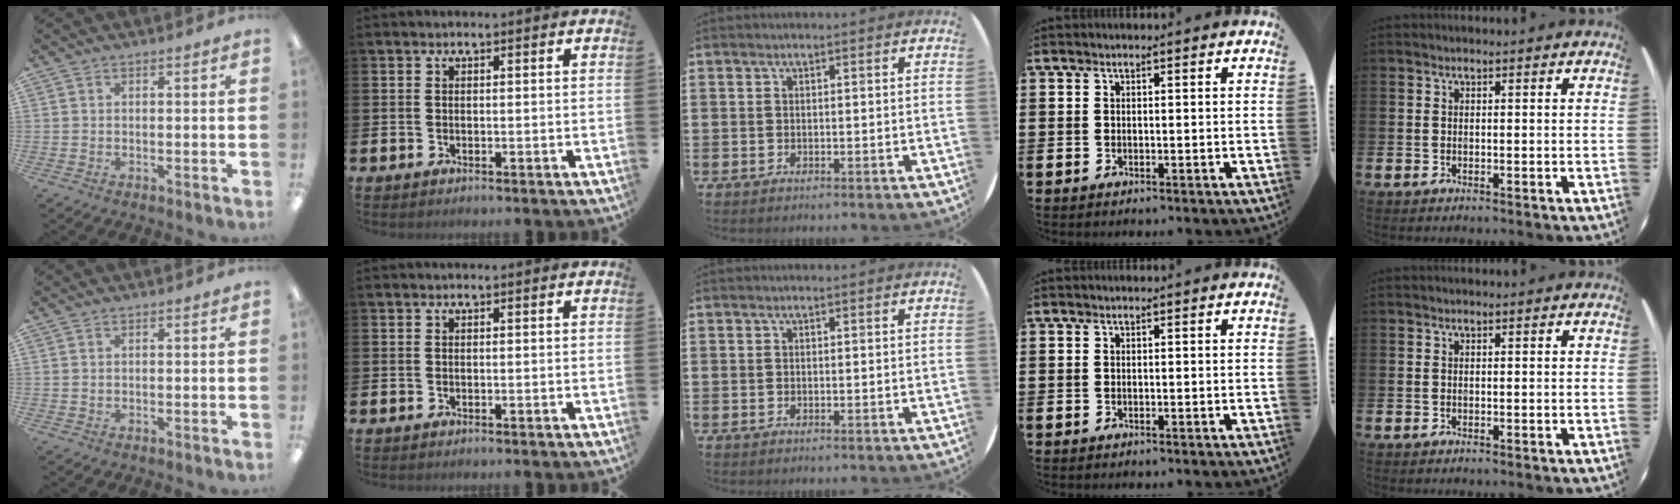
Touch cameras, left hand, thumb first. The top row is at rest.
{}